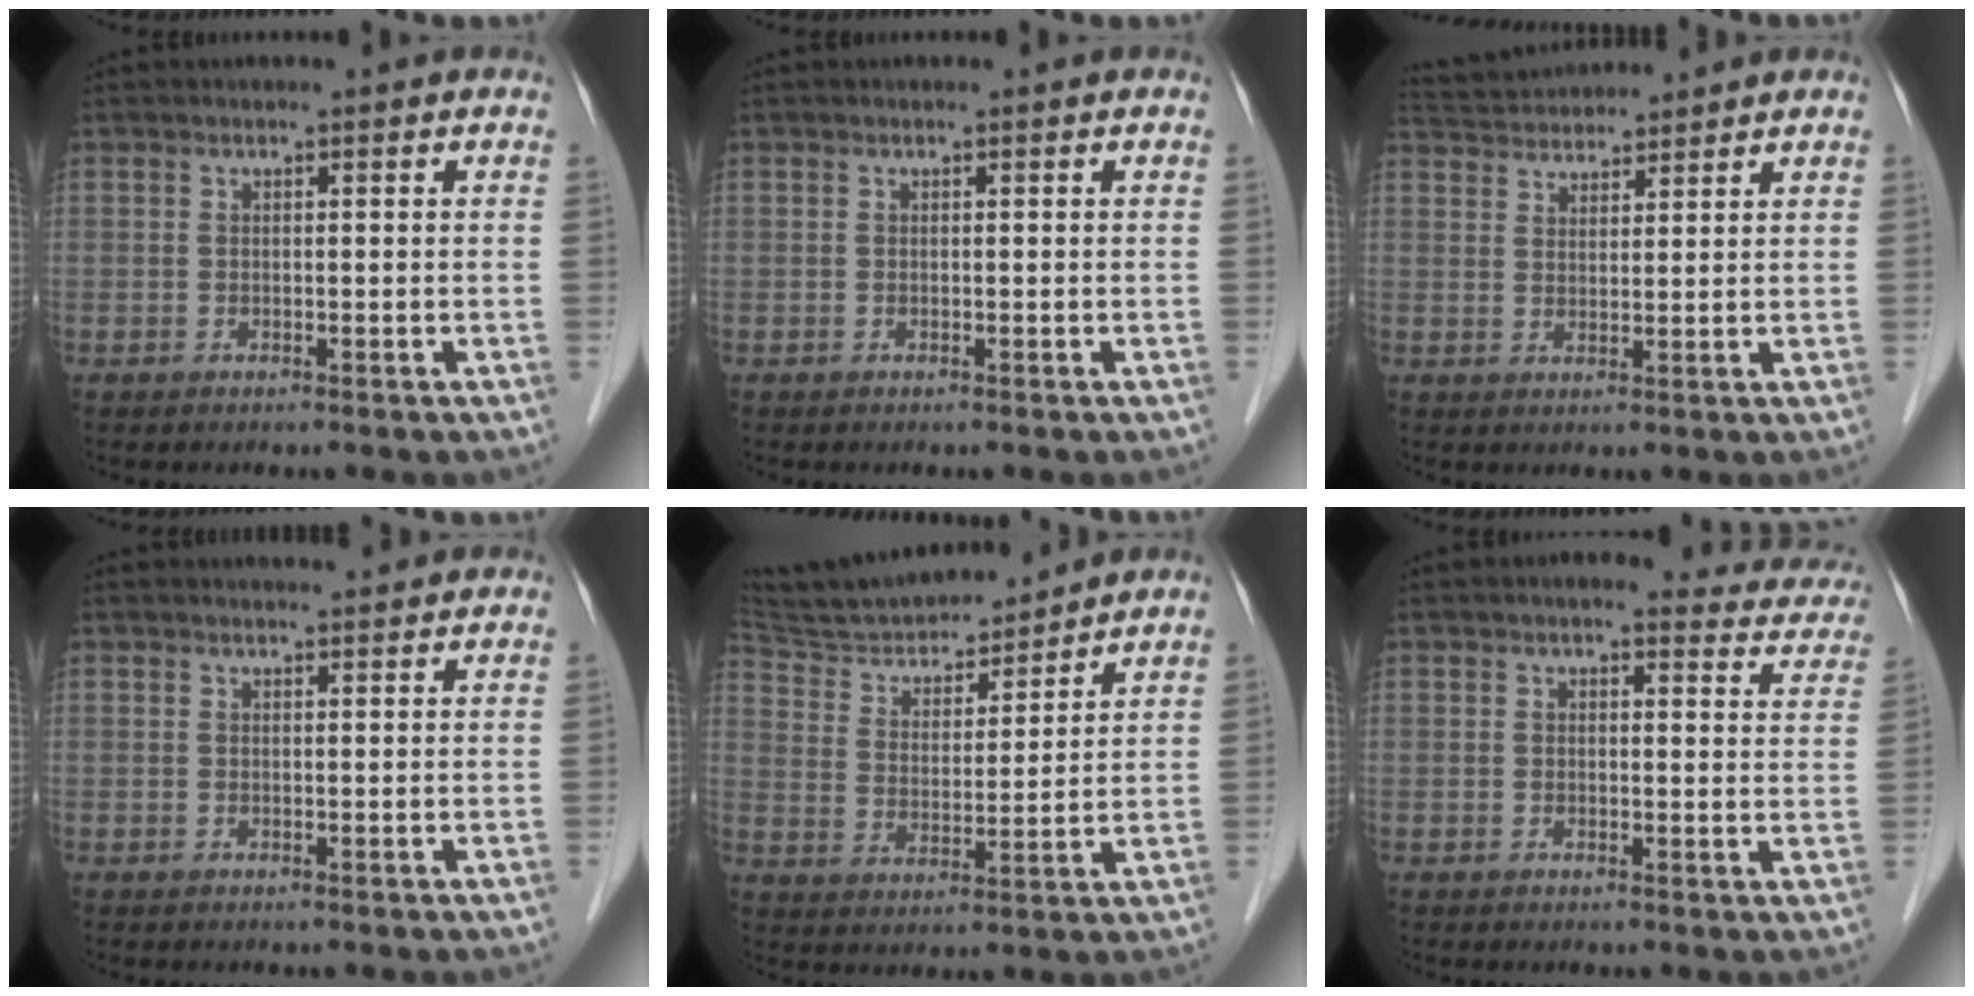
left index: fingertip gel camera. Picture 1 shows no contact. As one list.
[{"total": 0.0}, {"total": 7.8, "force": [7.6, 1.0, 1.6], "torque": [-0.036, 0.031, 0.128]}, {"total": 2.8, "force": [2.7, 0.2, 0.7], "torque": [-0.014, 0.008, 0.035]}, {"total": 14.1, "force": [13.3, 2.3, 4.2], "torque": [-0.071, 0.000, 0.229]}, {"total": 12.2, "force": [11.2, 3.1, 3.9], "torque": [-0.011, -0.001, 0.098]}]